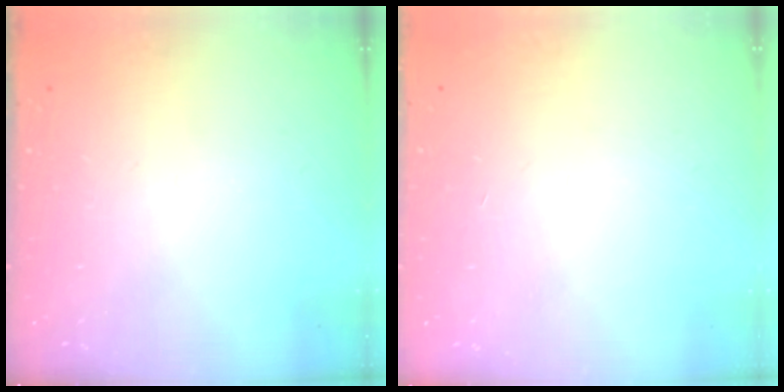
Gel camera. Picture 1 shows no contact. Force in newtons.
{"total": 0.9, "press": 0.8, "slide": 0.2}